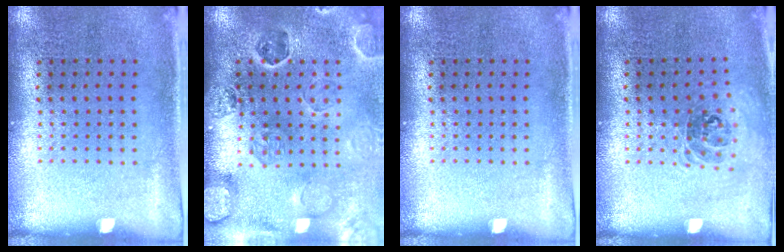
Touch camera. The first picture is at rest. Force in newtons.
{"total": 2.6, "press": 2.6, "slide": 0.3}
{"total": 0.0}
{"total": 1.0, "press": 0.8, "slide": 0.5}